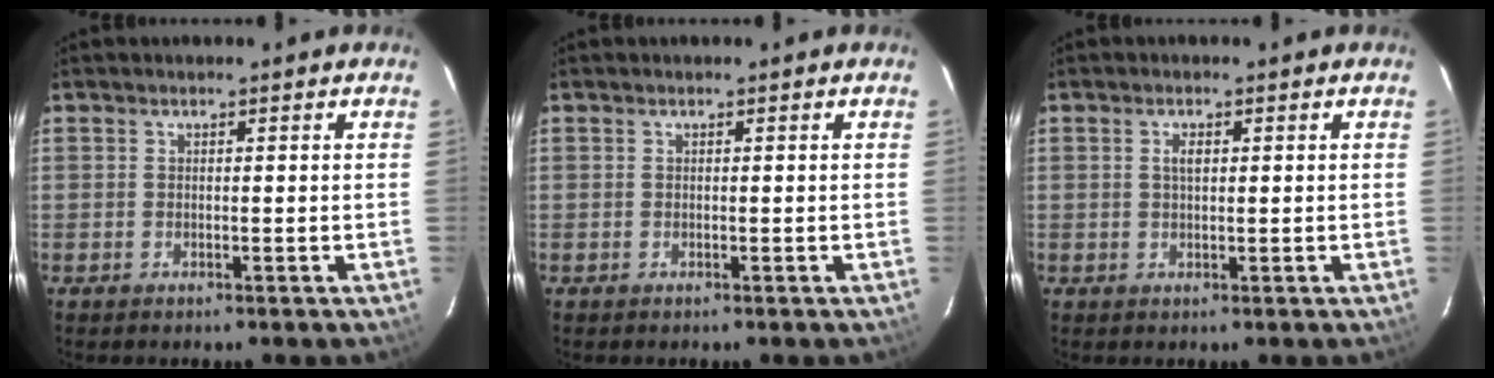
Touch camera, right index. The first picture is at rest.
{"total": 0.0}
{"total": 1.6, "force": [0.4, 0.8, 1.3], "torque": [-0.025, 0.003, 0.007]}